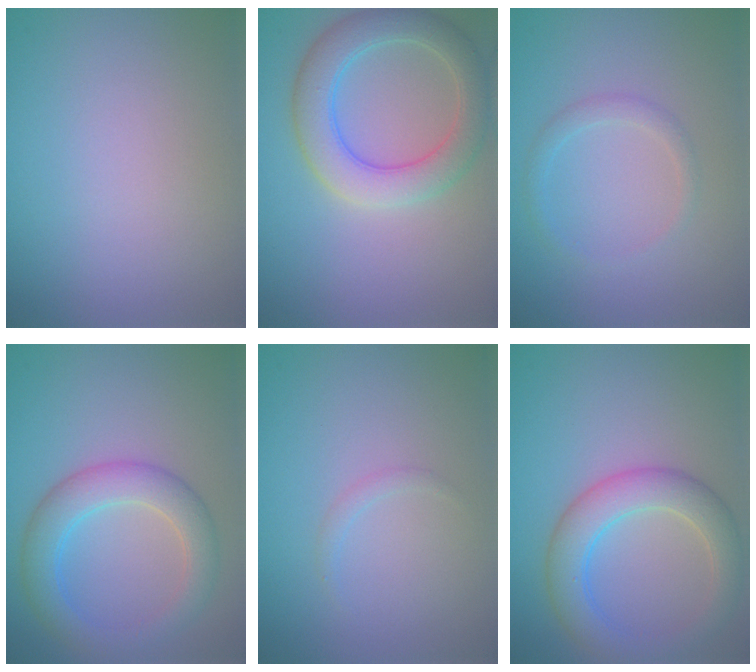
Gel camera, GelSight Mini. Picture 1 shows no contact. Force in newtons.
{"total": 5.6, "press": 5.6, "slide": 0.7}
{"total": 1.4, "press": 1.4, "slide": 0.0}
{"total": 4.8, "press": 4.8, "slide": 0.2}
{"total": 0.7, "press": 0.7, "slide": 0.1}
{"total": 5.2, "press": 5.2, "slide": 0.2}